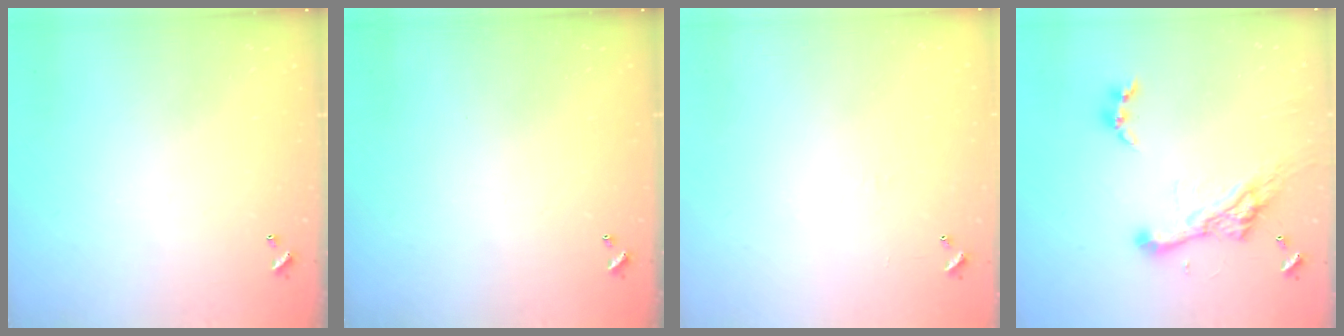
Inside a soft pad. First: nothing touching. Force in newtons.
{"total": 0.0}
{"total": 6.5, "press": 6.4, "slide": 0.7}
{"total": 11.0, "press": 10.9, "slide": 1.4}